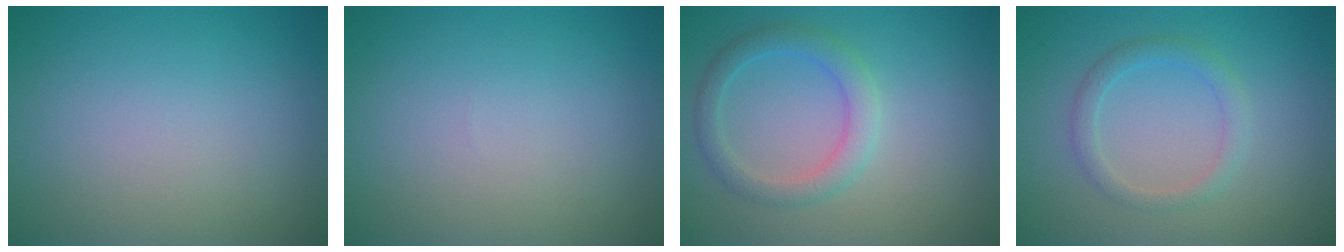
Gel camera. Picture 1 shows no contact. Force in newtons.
{"total": 0.0}
{"total": 2.8, "press": 2.8, "slide": 0.1}
{"total": 2.0, "press": 1.9, "slide": 0.1}